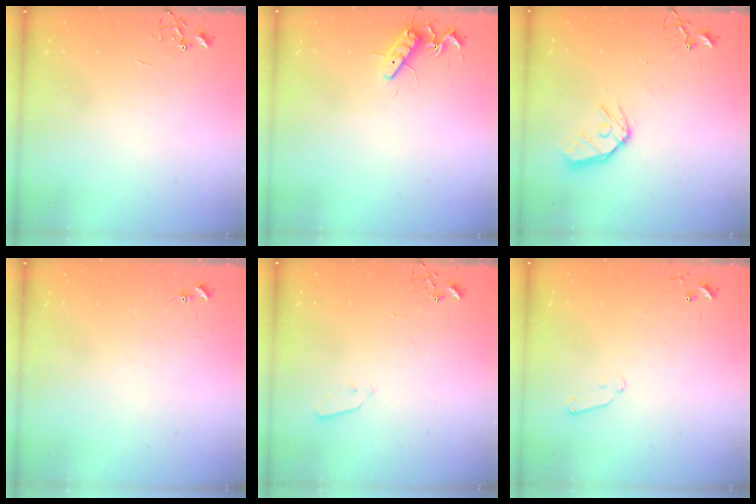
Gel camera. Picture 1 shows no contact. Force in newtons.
{"total": 11.5, "press": 11.5, "slide": 1.0}
{"total": 11.0, "press": 11.0, "slide": 1.3}
{"total": 6.8, "press": 6.7, "slide": 0.5}
{"total": 2.8, "press": 2.7, "slide": 0.4}
{"total": 6.0, "press": 5.9, "slide": 1.0}